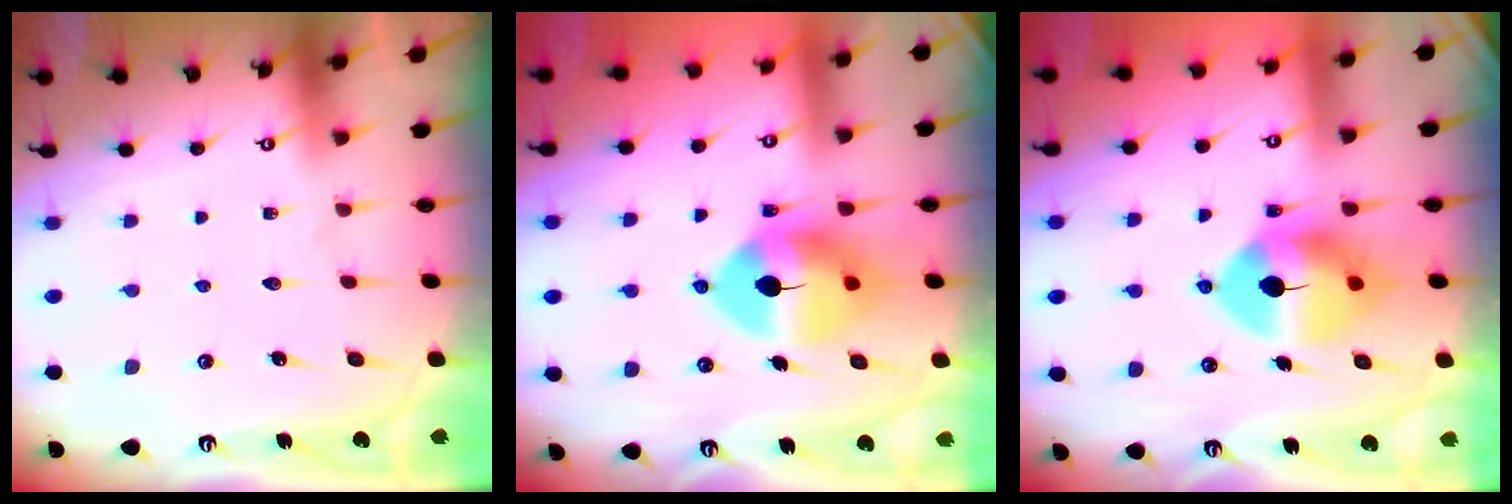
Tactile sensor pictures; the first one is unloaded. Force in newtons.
{"total": 11.4, "press": 11.2, "slide": 1.8}
{"total": 11.5, "press": 11.3, "slide": 2.1}